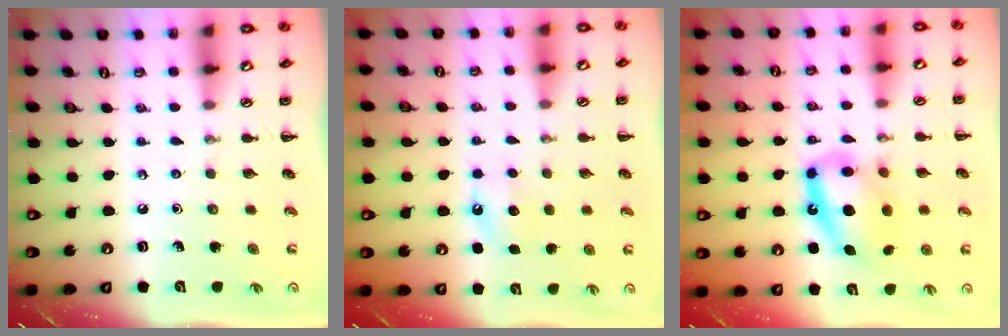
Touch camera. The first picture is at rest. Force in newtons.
{"total": 6.8, "press": 6.6, "slide": 1.8}
{"total": 12.9, "press": 12.4, "slide": 3.5}